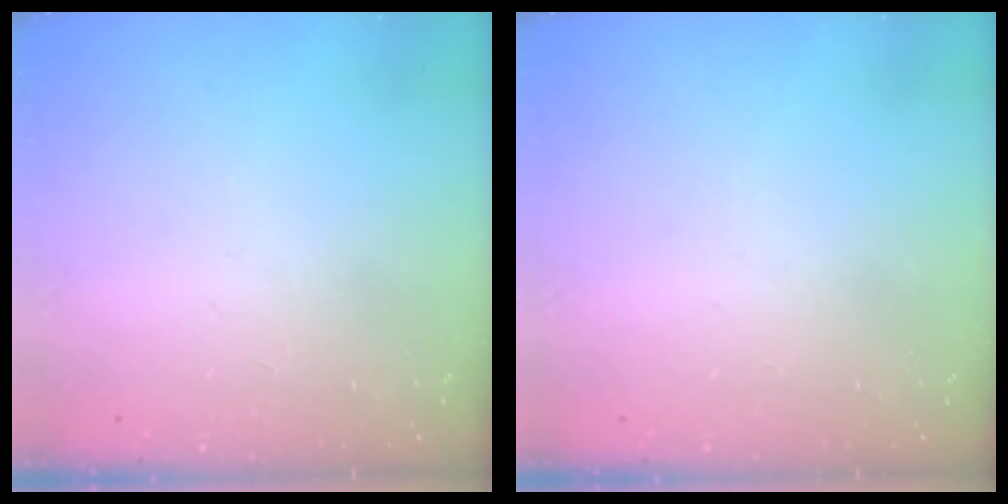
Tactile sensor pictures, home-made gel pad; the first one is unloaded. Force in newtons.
{"total": 0.0}